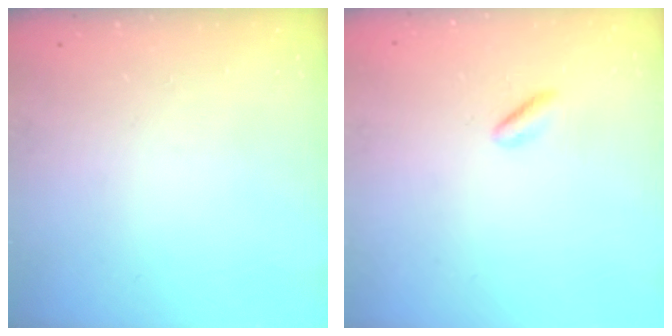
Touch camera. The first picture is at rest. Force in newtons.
{"total": 1.0, "press": 0.7, "slide": 0.6}